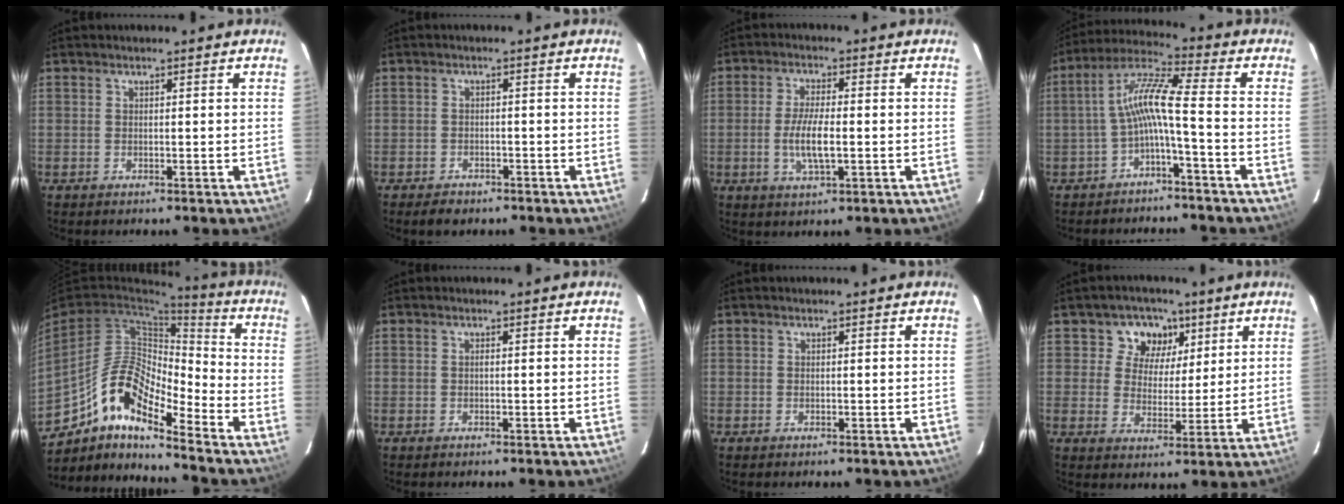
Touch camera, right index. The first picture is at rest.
{"total": 3.4, "force": [-2.6, 2.0, 1.0], "torque": [-0.027, 0.002, -0.038]}
{"total": 6.6, "force": [-1.2, 1.7, 6.3], "torque": [-0.126, -0.005, -0.023]}
{"total": 8.0, "force": [-2.6, 0.0, 7.6], "torque": [-0.172, 0.020, -0.051]}
{"total": 14.2, "force": [-9.7, 3.8, 9.7], "torque": [-0.170, 0.003, -0.188]}
{"total": 0.0}
{"total": 0.0}
{"total": 7.5, "force": [3.6, 6.3, 2.0], "torque": [-0.030, 0.001, 0.054]}